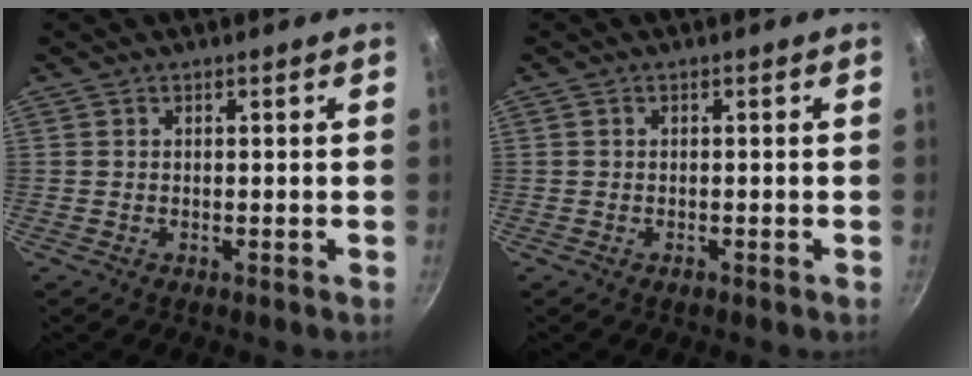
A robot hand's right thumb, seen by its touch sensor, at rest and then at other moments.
{"total": 0.7, "force": [-0.4, 0.5, 0.4], "torque": [-0.006, 0.002, -0.007]}